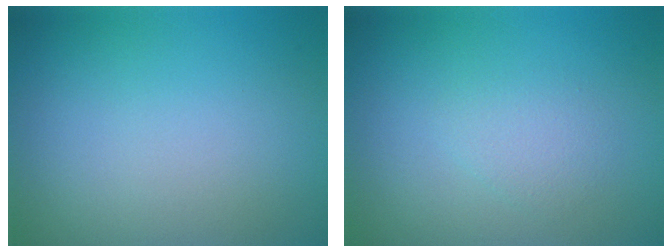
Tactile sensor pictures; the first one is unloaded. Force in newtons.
{"total": 1.5, "press": 1.5, "slide": 0.1}